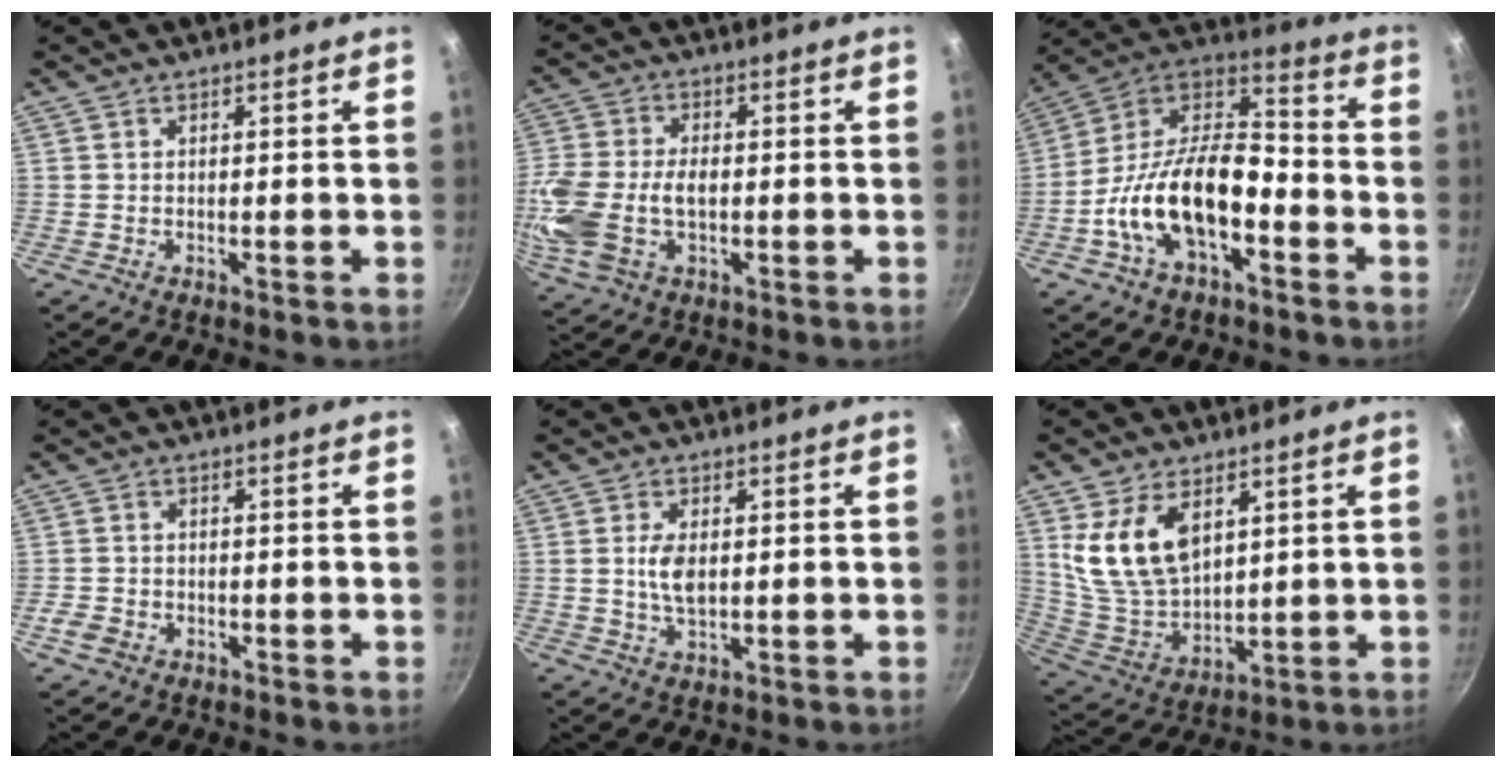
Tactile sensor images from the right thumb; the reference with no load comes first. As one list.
[{"total": 14.2, "force": [-2.0, 8.8, 10.9], "torque": [-0.237, 0.010, -0.042]}, {"total": 19.1, "force": [-6.5, 9.9, 14.9], "torque": [-0.247, 0.060, -0.135]}, {"total": 3.3, "force": [-1.6, 2.4, 1.5], "torque": [-0.031, 0.013, -0.031]}, {"total": 4.8, "force": [0.4, 2.6, 4.0], "torque": [-0.077, -0.003, 0.007]}, {"total": 14.0, "force": [5.2, 8.6, 9.7], "torque": [-0.163, -0.038, 0.118]}]